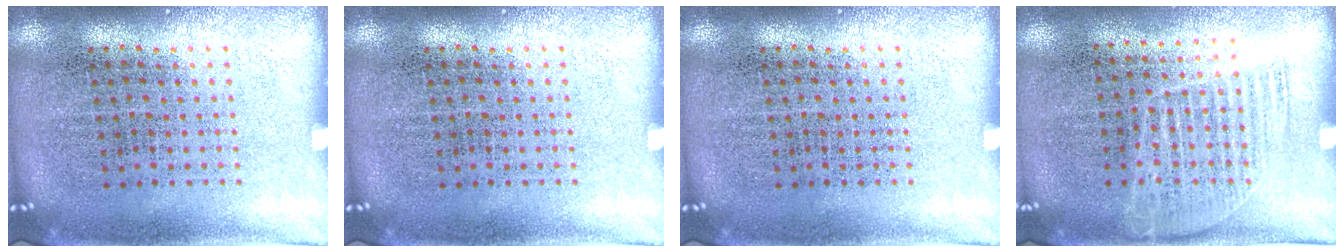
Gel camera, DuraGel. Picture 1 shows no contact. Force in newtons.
{"total": 0.0}
{"total": 0.0}
{"total": 1.2, "press": 1.0, "slide": 0.7}